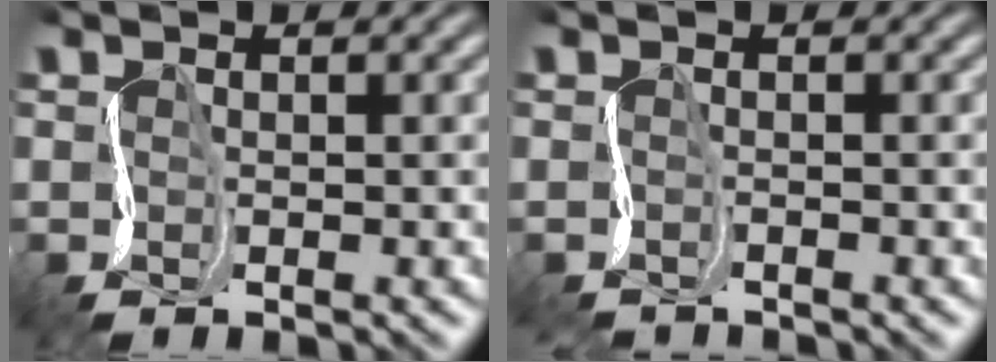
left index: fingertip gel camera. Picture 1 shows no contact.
{"total": 0.9, "force": [-0.6, -0.4, -0.5], "torque": [0.007, -0.003, -0.014]}